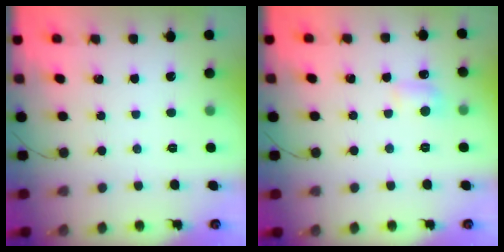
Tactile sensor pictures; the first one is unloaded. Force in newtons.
{"total": 6.8, "press": 6.6, "slide": 1.7}